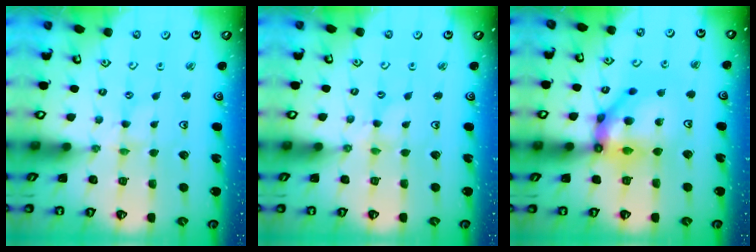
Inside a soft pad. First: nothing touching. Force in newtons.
{"total": 1.2, "press": 1.2, "slide": 0.3}
{"total": 14.4, "press": 14.2, "slide": 2.8}